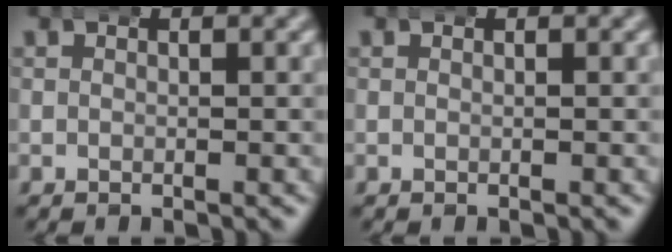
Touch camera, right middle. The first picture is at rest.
{"total": 0.0}